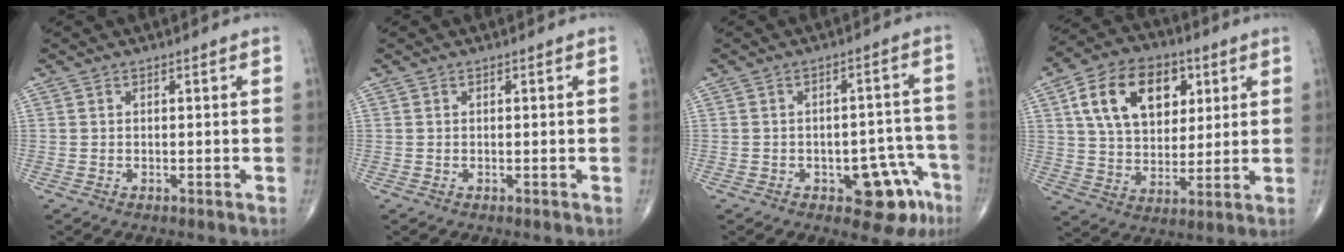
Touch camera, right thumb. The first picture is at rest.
{"total": 0.0}
{"total": 9.5, "force": [-4.6, 5.1, 6.6], "torque": [-0.043, 0.037, -0.051]}
{"total": 17.5, "force": [6.3, 11.6, 11.6], "torque": [-0.167, -0.010, 0.111]}